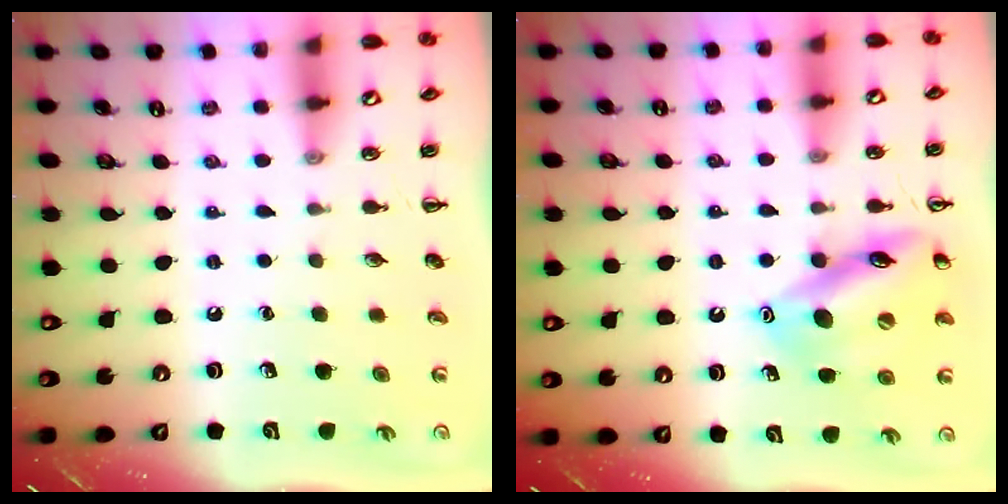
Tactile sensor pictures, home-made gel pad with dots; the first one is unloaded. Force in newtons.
{"total": 14.2, "press": 14.1, "slide": 1.1}